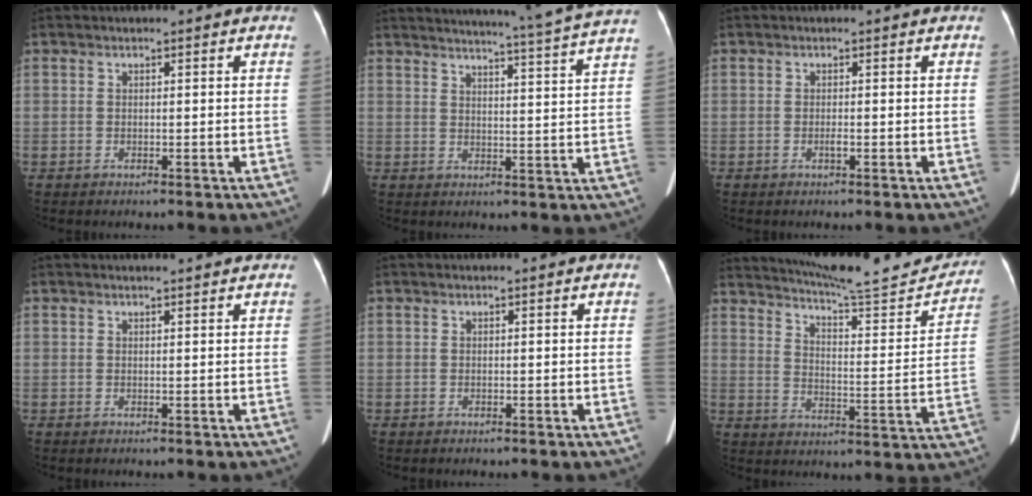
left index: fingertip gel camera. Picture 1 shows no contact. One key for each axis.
{"total": 17.3, "fx": 15.9, "fy": -2.3, "fz": 6.4, "tx": -0.110, "ty": -0.058, "tz": 0.189}
{"total": 0.6, "fx": -0.3, "fy": 0.0, "fz": 0.5, "tx": -0.013, "ty": 0.000, "tz": -0.004}
{"total": 2.0, "fx": 1.8, "fy": 0.2, "fz": 0.8, "tx": -0.013, "ty": 0.009, "tz": 0.025}
{"total": 0.0}
{"total": 20.5, "fx": 19.1, "fy": 2.0, "fz": 7.1, "tx": -0.101, "ty": -0.045, "tz": 0.252}